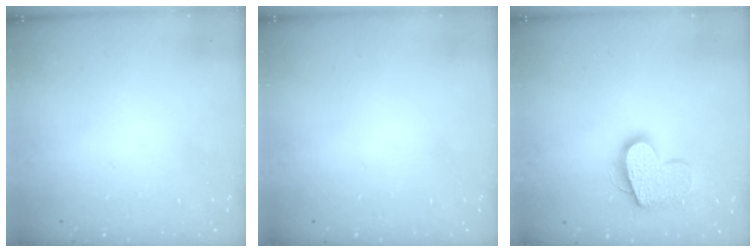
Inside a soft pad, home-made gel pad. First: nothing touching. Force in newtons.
{"total": 0.0}
{"total": 14.3, "press": 14.3, "slide": 1.1}